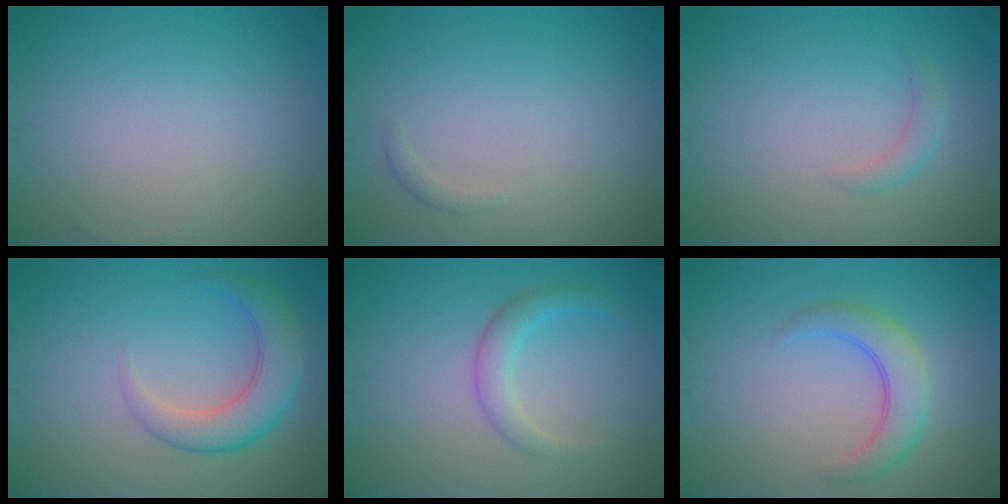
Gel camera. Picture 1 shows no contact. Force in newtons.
{"total": 0.6, "press": 0.6, "slide": 0.0}
{"total": 1.2, "press": 1.2, "slide": 0.1}
{"total": 4.5, "press": 4.5, "slide": 0.2}
{"total": 2.3, "press": 2.3, "slide": 0.1}
{"total": 3.6, "press": 3.6, "slide": 0.2}